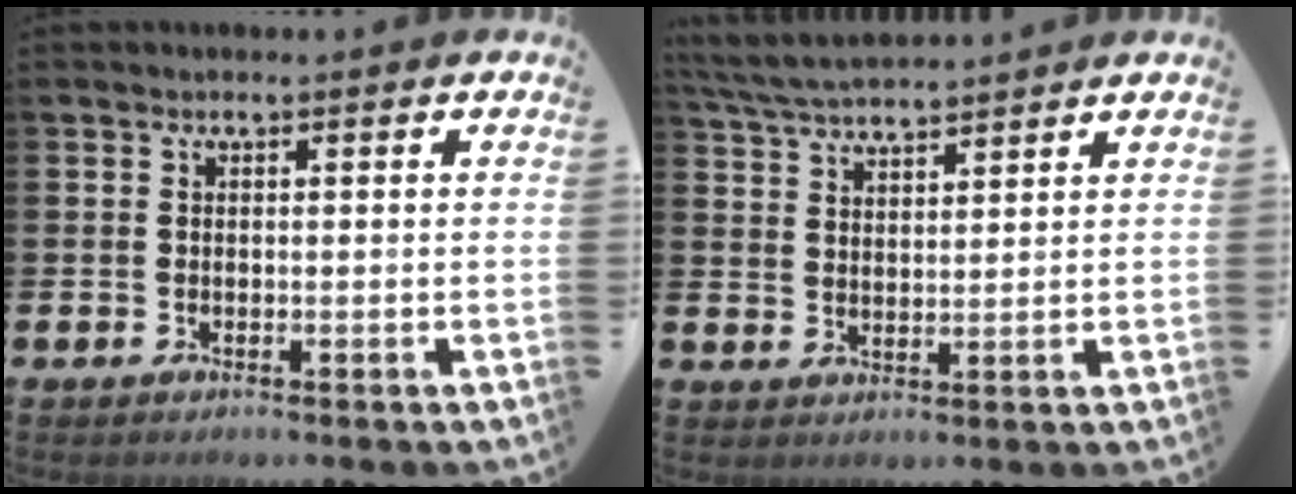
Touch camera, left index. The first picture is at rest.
{"total": 4.9, "force": [4.8, 0.4, 0.9], "torque": [-0.040, -0.021, 0.088]}